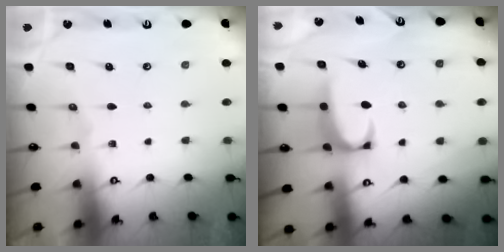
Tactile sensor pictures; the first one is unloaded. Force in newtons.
{"total": 1.9, "press": 1.7, "slide": 0.8}